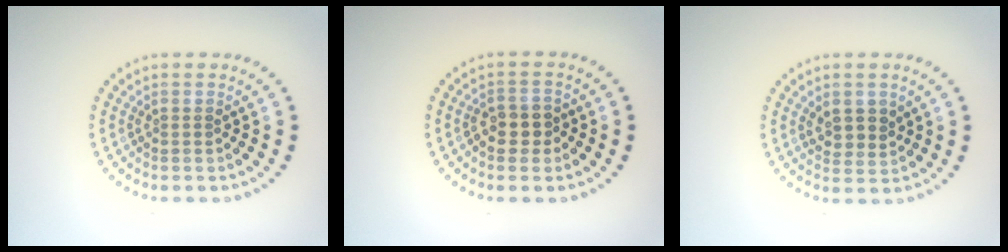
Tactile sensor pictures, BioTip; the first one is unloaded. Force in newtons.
{"total": 2.5, "press": 2.4, "slide": 0.6}
{"total": 2.4, "press": 2.3, "slide": 0.8}